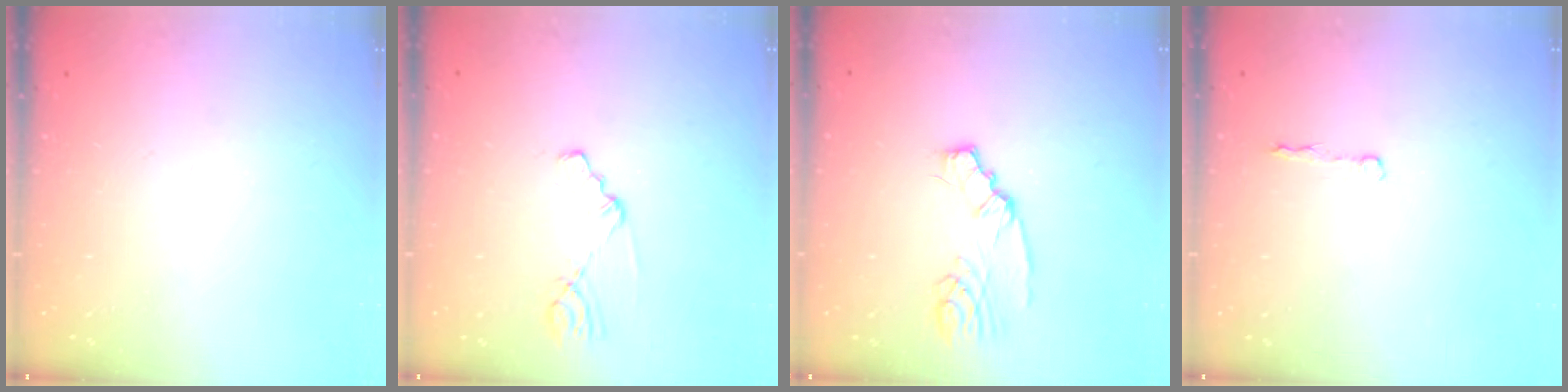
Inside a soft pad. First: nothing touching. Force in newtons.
{"total": 1.0, "press": 1.0, "slide": 0.2}
{"total": 3.4, "press": 3.4, "slide": 0.5}
{"total": 3.3, "press": 3.3, "slide": 0.5}